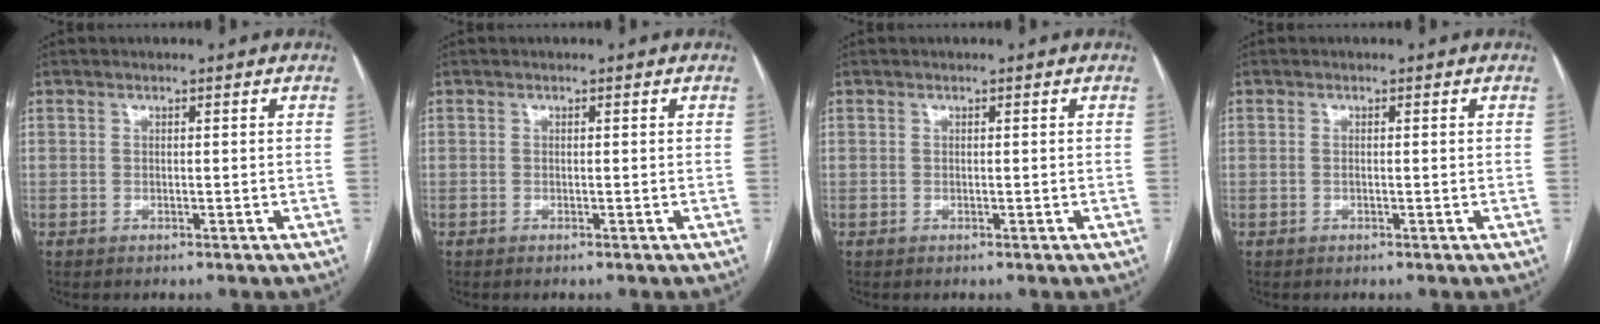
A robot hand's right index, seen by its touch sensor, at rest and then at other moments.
{"total": 0.0}
{"total": 0.0}
{"total": 0.5, "force": [0.1, 0.1, 0.5], "torque": [-0.010, 0.002, 0.004]}